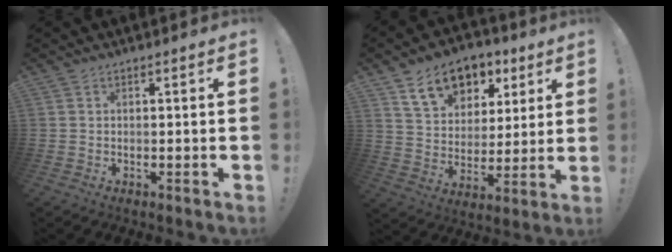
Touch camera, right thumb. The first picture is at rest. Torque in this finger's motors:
{"motor_torque": [0.20, 0.36, 0.68, 0.41, 0.08]}